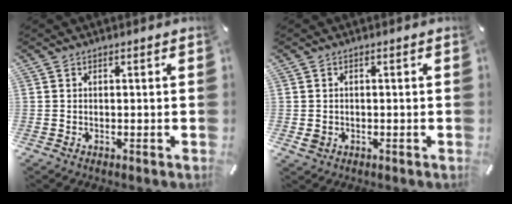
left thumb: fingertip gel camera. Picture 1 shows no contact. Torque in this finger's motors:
{"motor_torque": [0.07, 0.16, 0.12, -0.04, 0.00]}